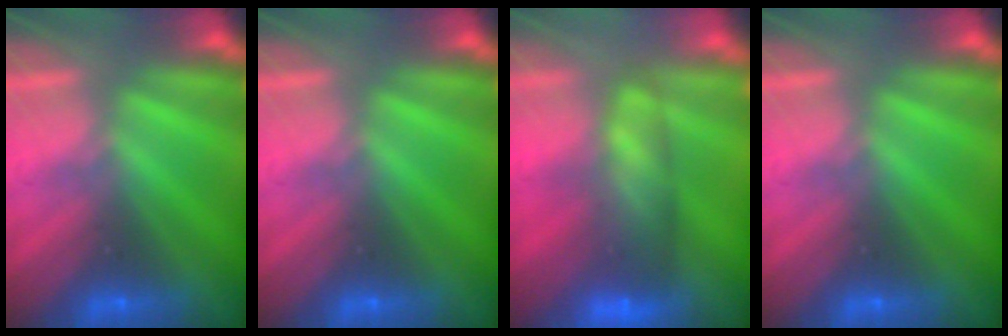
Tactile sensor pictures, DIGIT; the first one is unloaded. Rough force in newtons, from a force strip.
{"total": 0.0}
{"total": 8.4}
{"total": 0.0}